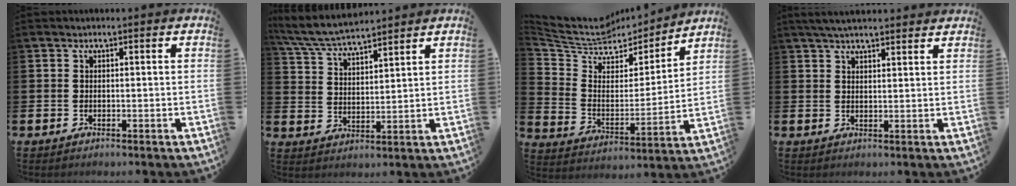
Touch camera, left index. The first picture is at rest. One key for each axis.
{"total": 6.3, "fx": 6.1, "fy": 0.6, "fz": 1.6, "tx": -0.057, "ty": -0.027, "tz": 0.110}
{"total": 6.5, "fx": 5.4, "fy": 3.4, "fz": 1.4, "tx": -0.070, "ty": -0.042, "tz": 0.089}
{"total": 3.8, "fx": 3.6, "fy": 0.5, "fz": 1.1, "tx": -0.030, "ty": -0.007, "tz": 0.066}